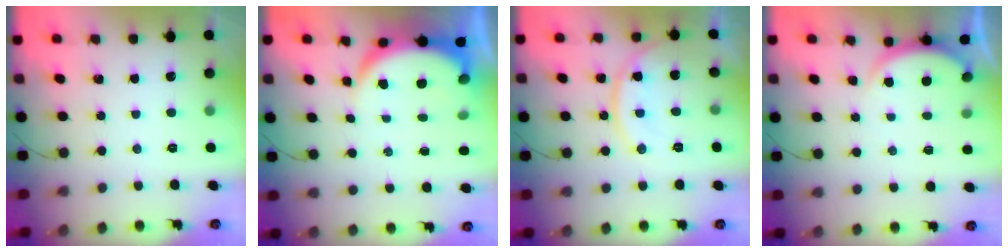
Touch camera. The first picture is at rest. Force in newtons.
{"total": 6.8, "press": 6.8, "slide": 0.9}
{"total": 13.2, "press": 13.2, "slide": 0.5}
{"total": 2.2, "press": 2.2, "slide": 0.6}